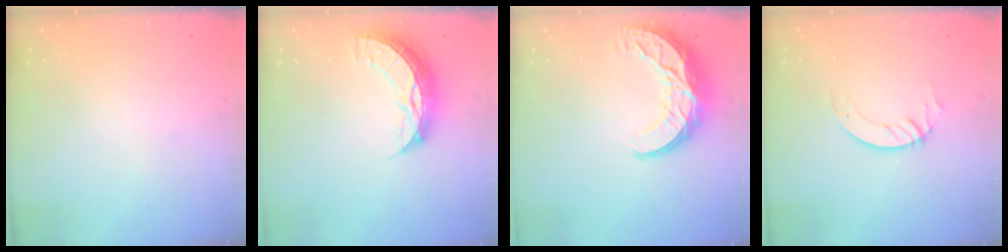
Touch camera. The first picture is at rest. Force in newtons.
{"total": 9.8, "press": 9.8, "slide": 0.5}
{"total": 12.3, "press": 12.3, "slide": 0.9}
{"total": 2.7, "press": 2.7, "slide": 0.2}